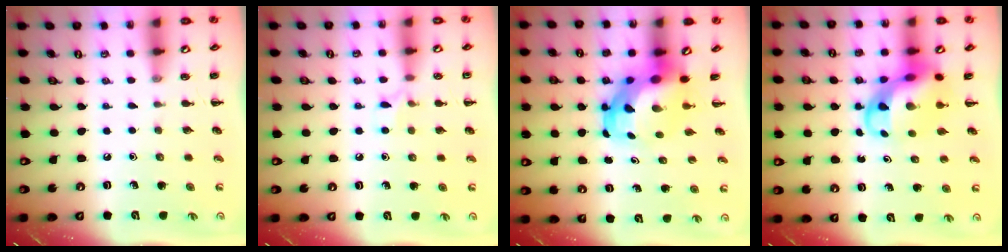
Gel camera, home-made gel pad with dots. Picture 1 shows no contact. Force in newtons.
{"total": 5.0, "press": 4.7, "slide": 1.6}
{"total": 6.0, "press": 5.8, "slide": 1.7}
{"total": 6.7, "press": 6.4, "slide": 1.8}